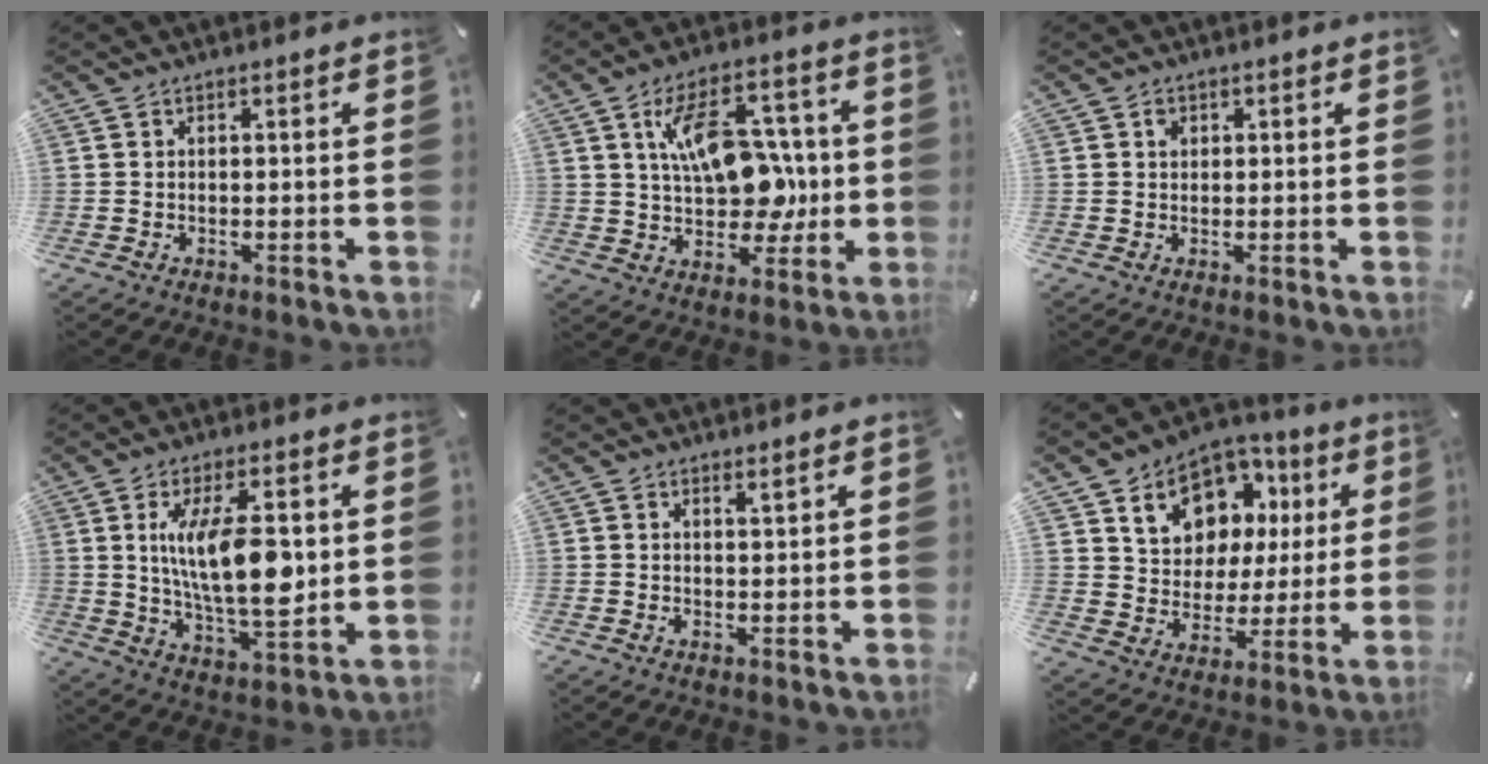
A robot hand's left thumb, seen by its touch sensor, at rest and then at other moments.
{"total": 17.3, "force": [2.4, 11.4, 12.8], "torque": [-0.205, 0.006, 0.044]}
{"total": 1.4, "force": [0.4, 1.3, 0.5], "torque": [0.003, -0.002, 0.003]}
{"total": 16.3, "force": [2.9, 6.1, 14.8], "torque": [-0.288, -0.017, 0.039]}
{"total": 1.5, "force": [1.2, 0.0, 1.0], "torque": [-0.020, -0.003, 0.021]}
{"total": 12.4, "force": [6.5, 9.9, 3.5], "torque": [-0.073, -0.043, 0.125]}